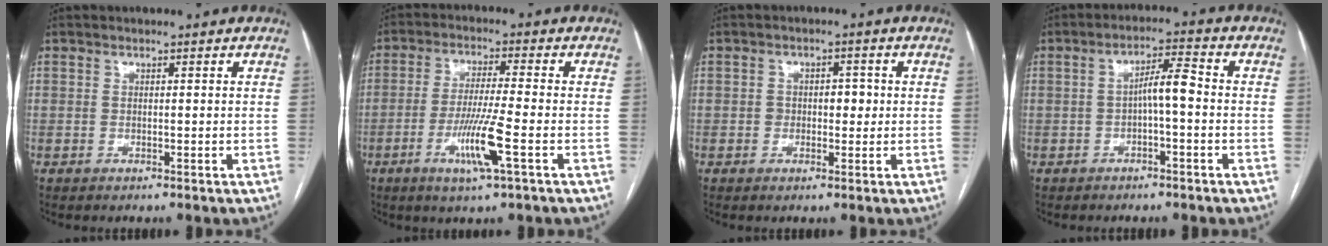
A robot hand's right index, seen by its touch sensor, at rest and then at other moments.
{"total": 8.5, "force": [-3.1, -0.4, 7.9], "torque": [-0.153, -0.014, -0.060]}
{"total": 3.3, "force": [0.1, 2.2, 2.5], "torque": [-0.033, 0.012, 0.002]}
{"total": 4.6, "force": [-0.7, 0.6, 4.5], "torque": [-0.074, 0.017, -0.010]}